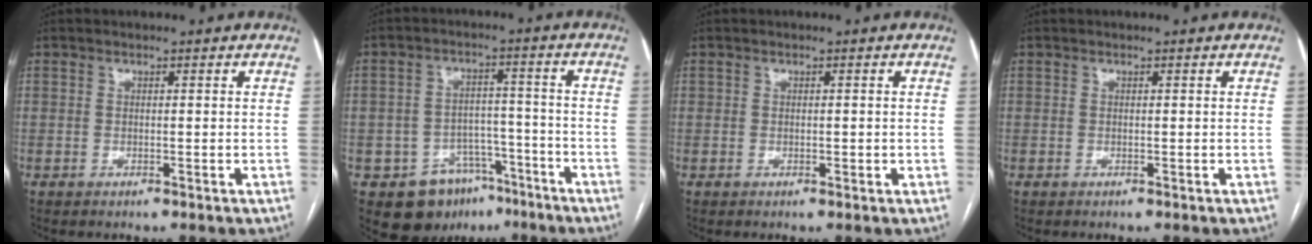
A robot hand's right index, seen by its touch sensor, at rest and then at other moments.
{"total": 9.7, "force": [-5.9, 7.1, 2.9], "torque": [-0.036, 0.027, -0.080]}
{"total": 0.9, "force": [-0.1, 0.6, 0.7], "torque": [-0.013, 0.006, 0.004]}
{"total": 0.0}